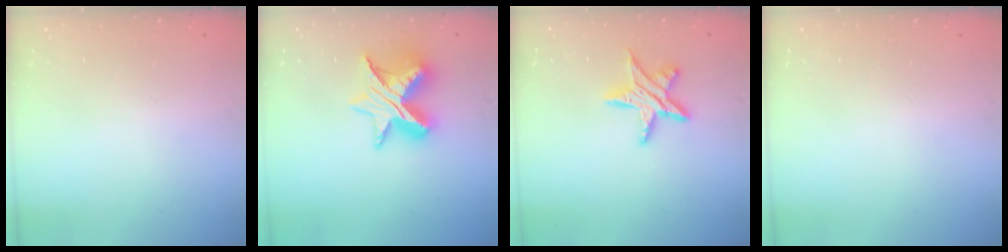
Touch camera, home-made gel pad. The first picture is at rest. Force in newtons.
{"total": 11.4, "press": 11.4, "slide": 0.6}
{"total": 10.8, "press": 10.7, "slide": 0.7}
{"total": 0.0}